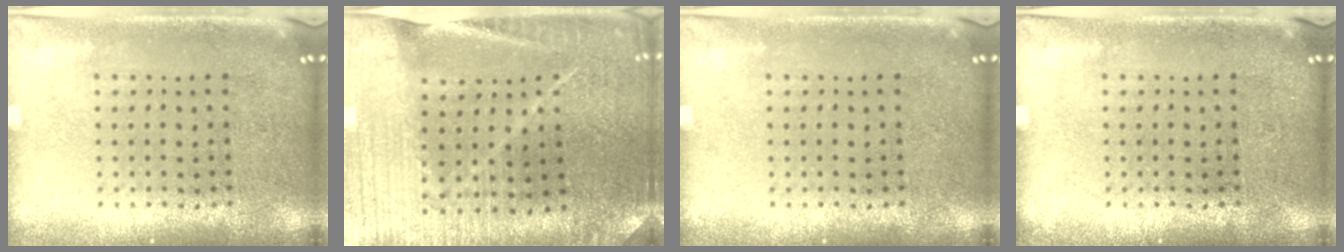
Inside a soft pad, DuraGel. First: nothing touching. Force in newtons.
{"total": 3.0, "press": 3.0, "slide": 0.3}
{"total": 0.0}
{"total": 0.0}